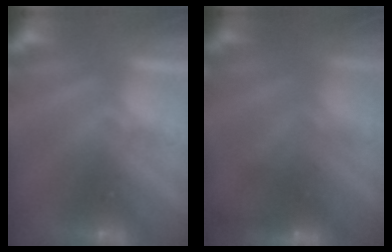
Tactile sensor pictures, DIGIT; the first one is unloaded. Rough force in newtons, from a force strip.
{"total": 10.8}